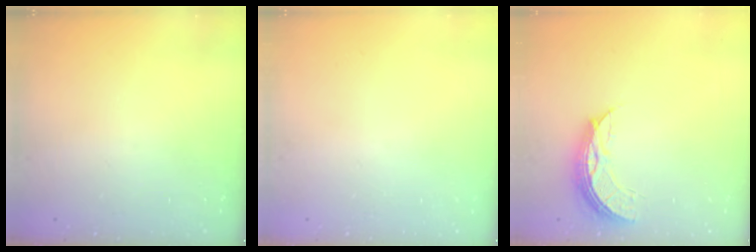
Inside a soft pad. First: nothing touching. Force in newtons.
{"total": 0.0}
{"total": 8.8, "press": 8.7, "slide": 0.6}